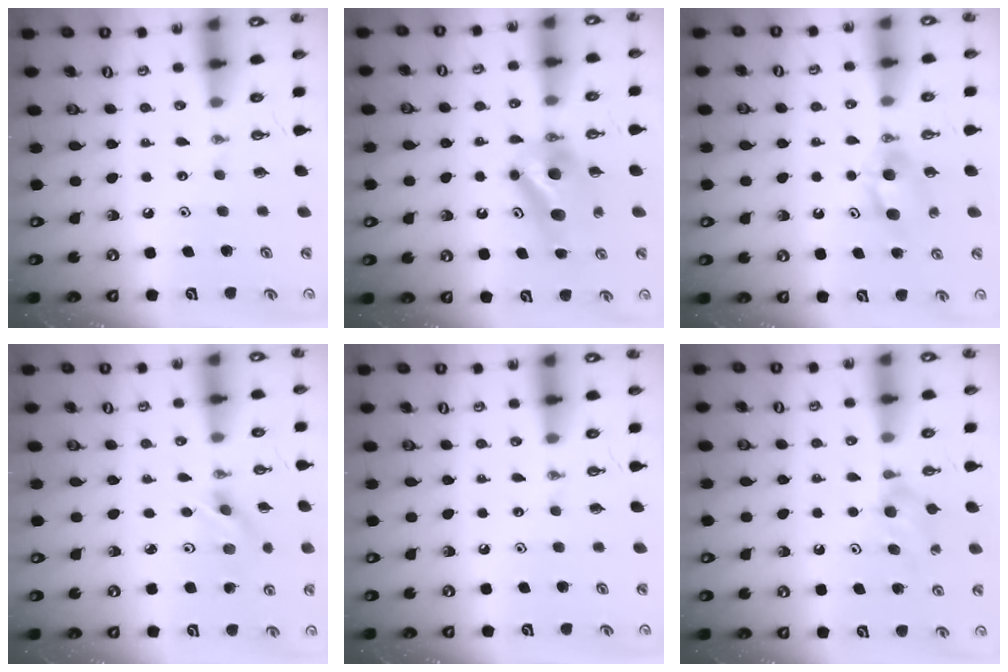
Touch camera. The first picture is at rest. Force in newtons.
{"total": 9.3, "press": 5.7, "slide": 7.3}
{"total": 4.4, "press": 4.4, "slide": 0.6}
{"total": 3.2, "press": 3.1, "slide": 0.8}
{"total": 0.0}
{"total": 4.6, "press": 4.6, "slide": 0.8}